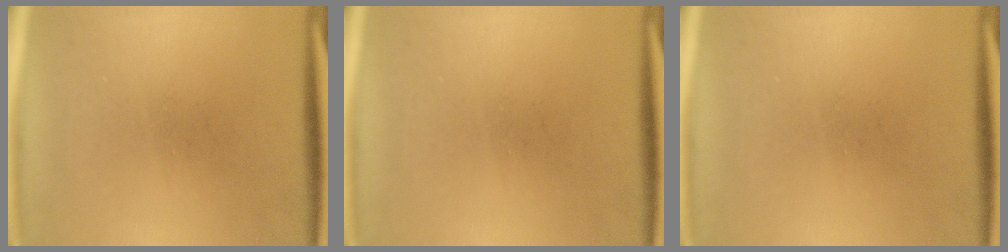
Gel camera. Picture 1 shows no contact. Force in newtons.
{"total": 0.0}
{"total": 0.0}